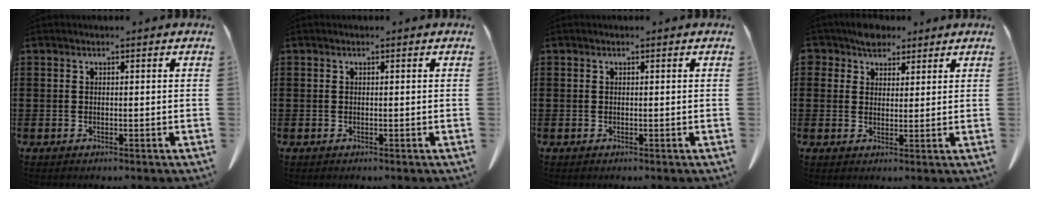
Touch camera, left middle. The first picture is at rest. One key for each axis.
{"total": 0.0}
{"total": 0.0}
{"total": 4.3, "fx": 3.3, "fy": 2.5, "fz": 1.1, "tx": -0.027, "ty": 0.008, "tz": 0.062}